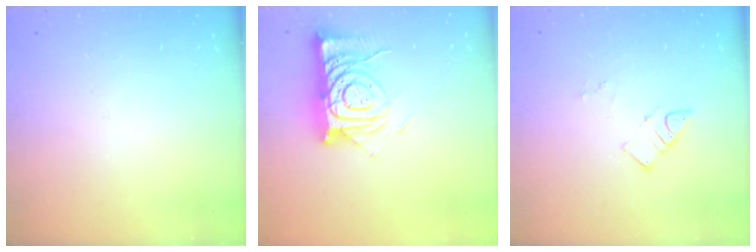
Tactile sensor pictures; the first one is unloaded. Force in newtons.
{"total": 12.4, "press": 12.4, "slide": 0.9}
{"total": 3.2, "press": 3.2, "slide": 0.2}